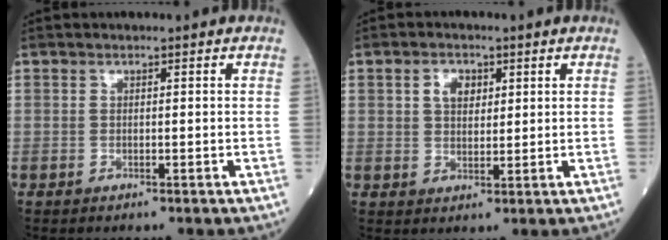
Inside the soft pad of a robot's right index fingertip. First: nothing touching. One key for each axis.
{"total": 3.6, "fx": 1.4, "fy": 2.3, "fz": 2.4, "tx": -0.042, "ty": 0.007, "tz": 0.025}